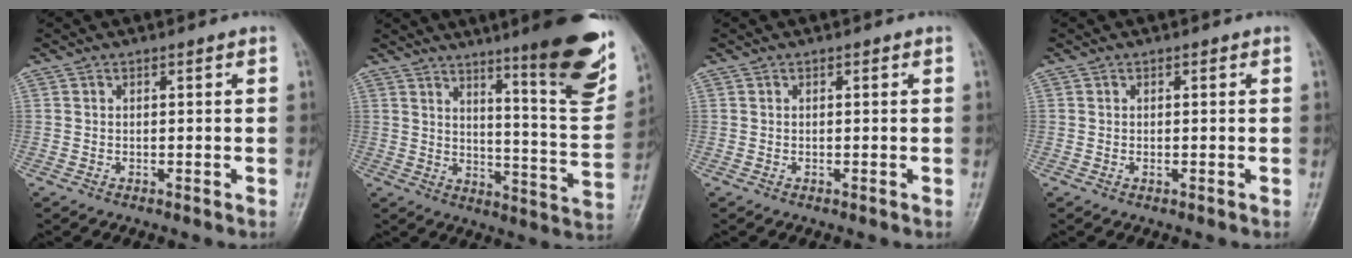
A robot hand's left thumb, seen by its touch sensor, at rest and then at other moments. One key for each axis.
{"total": 20.5, "fx": 12.6, "fy": 3.1, "fz": 15.8, "tx": -0.178, "ty": -0.076, "tz": 0.182}
{"total": 0.0}
{"total": 0.7, "fx": 0.0, "fy": 0.5, "fz": 0.5, "tx": -0.005, "ty": -0.001, "tz": 0.000}